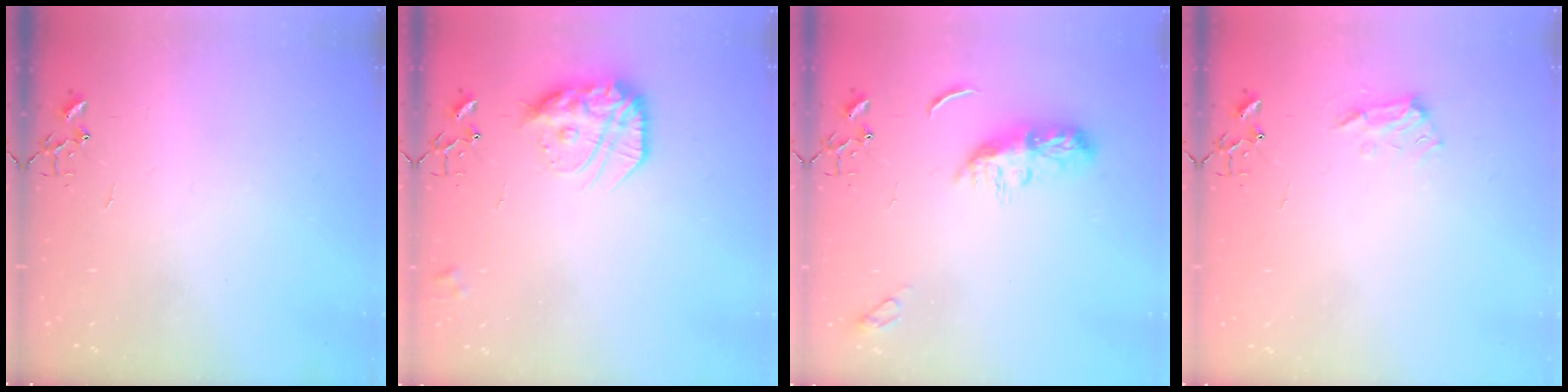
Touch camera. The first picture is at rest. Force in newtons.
{"total": 16.5, "press": 16.4, "slide": 1.3}
{"total": 8.9, "press": 8.9, "slide": 0.6}
{"total": 9.0, "press": 8.9, "slide": 1.1}